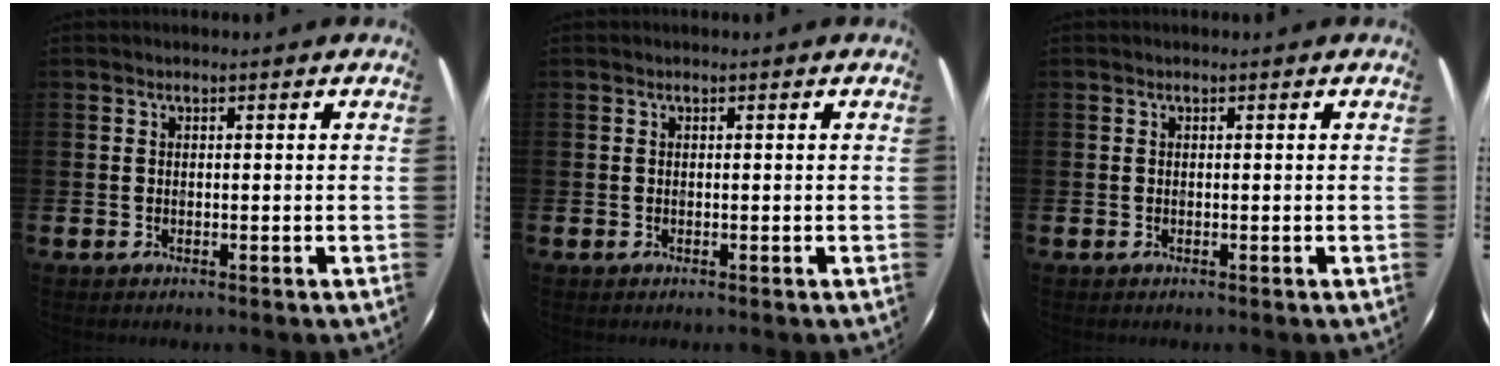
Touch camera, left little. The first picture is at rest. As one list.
[{"total": 0.0}, {"total": 0.0}]